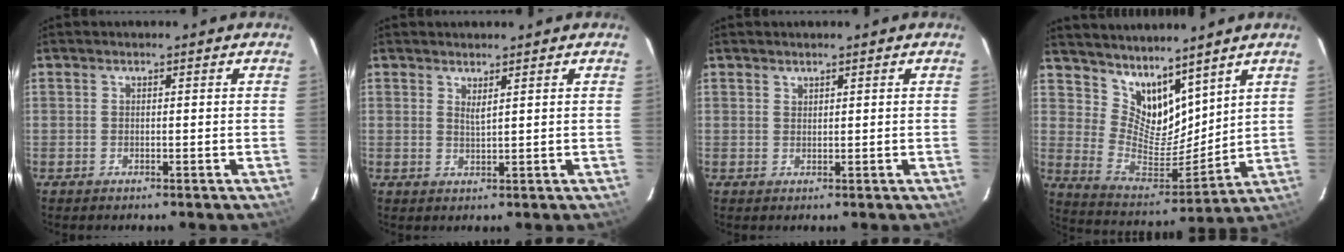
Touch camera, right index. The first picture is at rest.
{"total": 1.6, "force": [1.2, 0.0, 1.1], "torque": [-0.019, -0.002, 0.020]}
{"total": 0.8, "force": [0.8, 0.3, 0.0], "torque": [0.000, 0.001, 0.016]}
{"total": 13.1, "force": [10.1, 6.1, 5.6], "torque": [-0.107, -0.011, 0.204]}